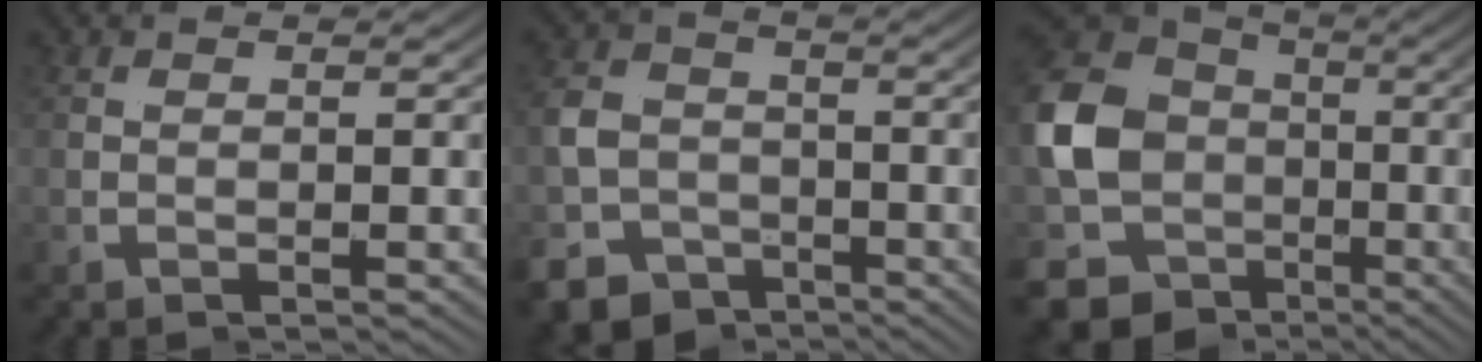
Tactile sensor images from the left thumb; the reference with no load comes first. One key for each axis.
{"total": 9.6, "fx": -2.7, "fy": 8.4, "fz": 4.0, "tx": -0.077, "ty": -0.024, "tz": -0.053}
{"total": 10.4, "fx": -1.3, "fy": 6.9, "fz": 7.6, "tx": -0.173, "ty": -0.029, "tz": -0.013}